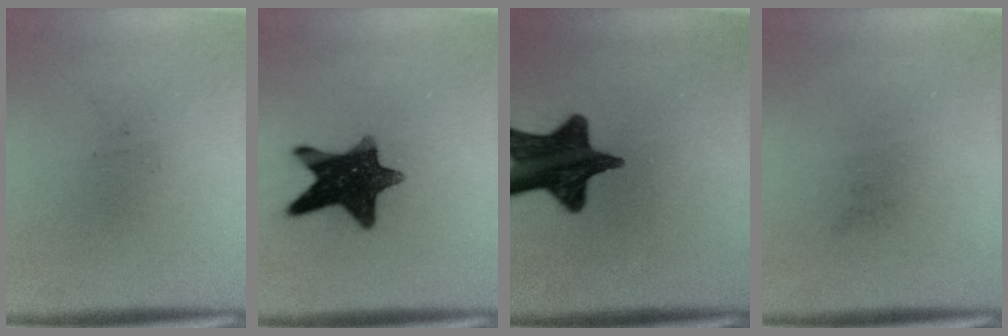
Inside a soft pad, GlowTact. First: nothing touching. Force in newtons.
{"total": 12.3}
{"total": 15.1}
{"total": 0.0}